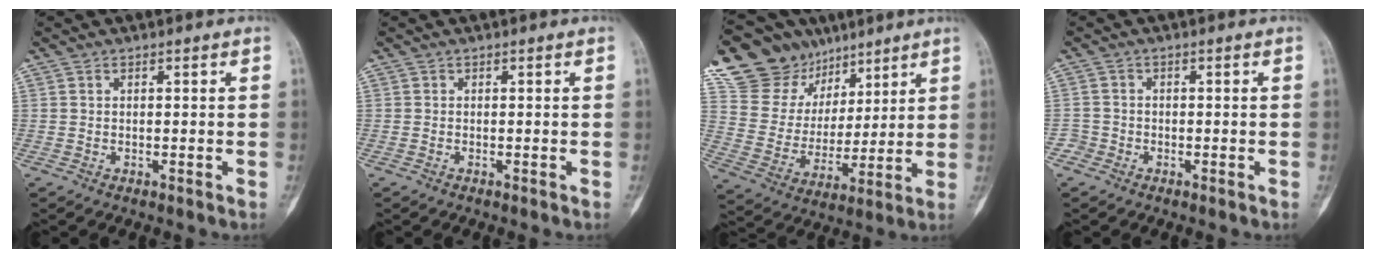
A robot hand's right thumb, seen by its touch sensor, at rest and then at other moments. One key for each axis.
{"total": 0.0}
{"total": 19.3, "fx": 12.9, "fy": 13.6, "fz": 4.5, "tx": -0.043, "ty": -0.022, "tz": 0.247}
{"total": 1.8, "fx": -1.1, "fy": 1.4, "fz": -0.3, "tx": 0.012, "ty": 0.009, "tz": -0.028}